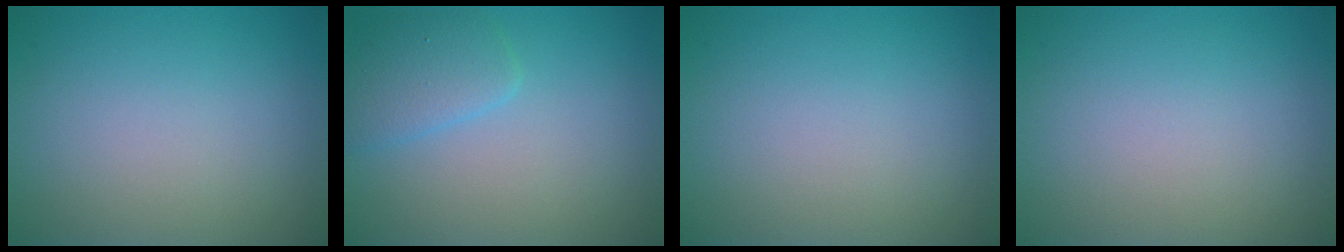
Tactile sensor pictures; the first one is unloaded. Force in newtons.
{"total": 2.6, "press": 2.6, "slide": 0.1}
{"total": 0.0}
{"total": 0.0}